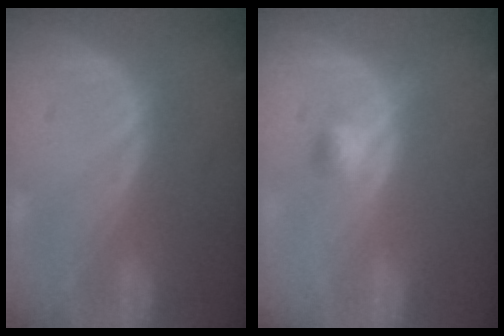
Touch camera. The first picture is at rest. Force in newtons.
{"total": 2.4, "press": 2.1, "slide": 1.1}